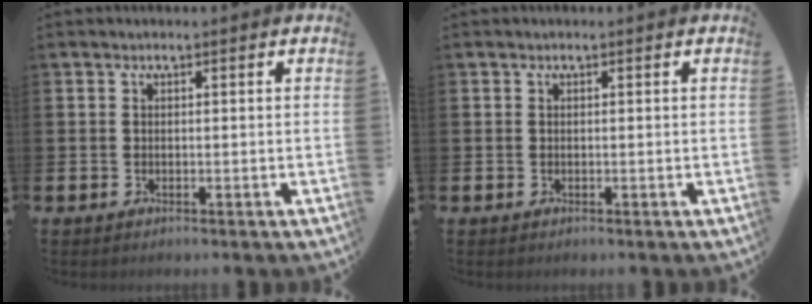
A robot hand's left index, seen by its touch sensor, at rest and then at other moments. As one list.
[{"total": 0.0}]